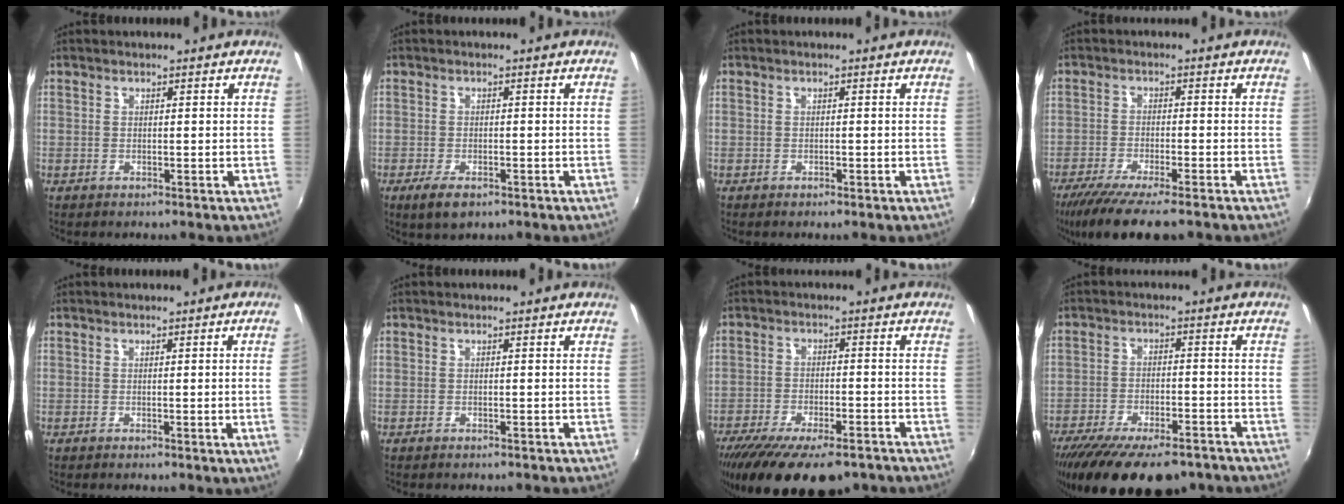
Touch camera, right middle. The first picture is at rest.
{"total": 4.3, "force": [-2.6, 1.8, 3.0], "torque": [-0.068, -0.013, -0.045]}
{"total": 0.5, "force": [-0.4, 0.3, 0.1], "torque": [-0.004, -0.002, -0.008]}
{"total": 11.1, "force": [-8.7, 1.7, 6.7], "torque": [-0.144, -0.041, -0.149]}
{"total": 2.8, "force": [0.0, -1.7, 2.3], "torque": [-0.031, -0.014, 0.004]}
{"total": 1.4, "force": [-1.3, 0.4, 0.4], "torque": [-0.012, -0.008, -0.017]}
{"total": 19.2, "force": [-14.2, 6.7, 11.2], "torque": [-0.222, -0.050, -0.209]}
{"total": 20.9, "force": [-16.0, 7.2, 11.3], "torque": [-0.221, -0.040, -0.231]}